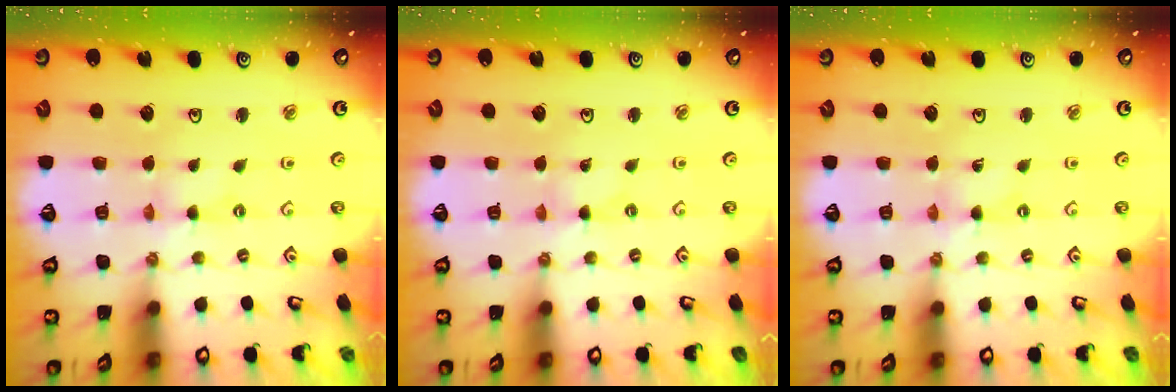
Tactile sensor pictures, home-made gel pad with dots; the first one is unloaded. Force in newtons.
{"total": 0.0}
{"total": 0.0}